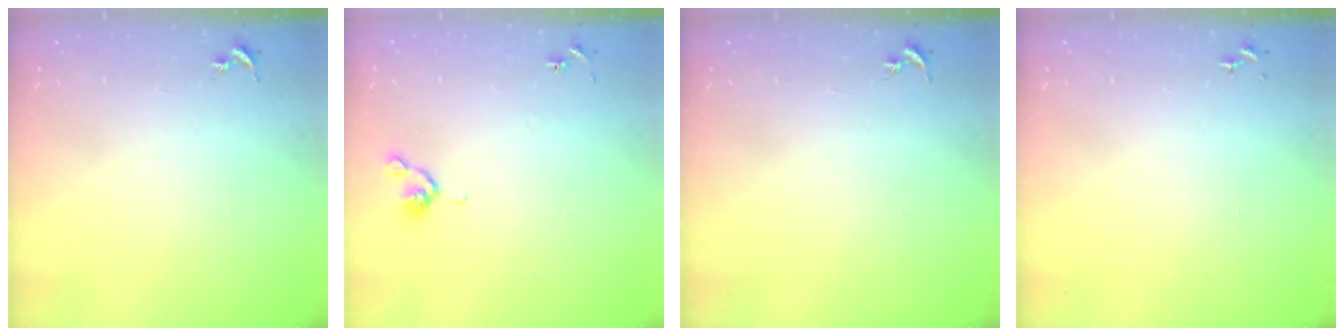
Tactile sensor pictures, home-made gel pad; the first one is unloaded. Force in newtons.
{"total": 4.8, "press": 4.6, "slide": 1.0}
{"total": 0.0}
{"total": 0.0}